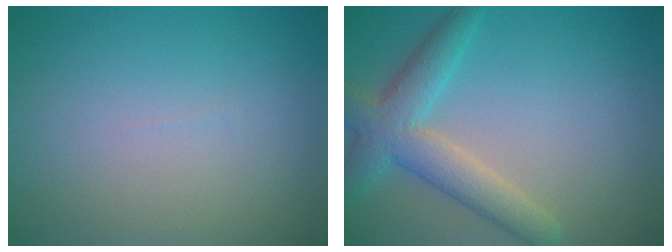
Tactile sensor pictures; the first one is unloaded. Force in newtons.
{"total": 4.9, "press": 4.9, "slide": 0.3}